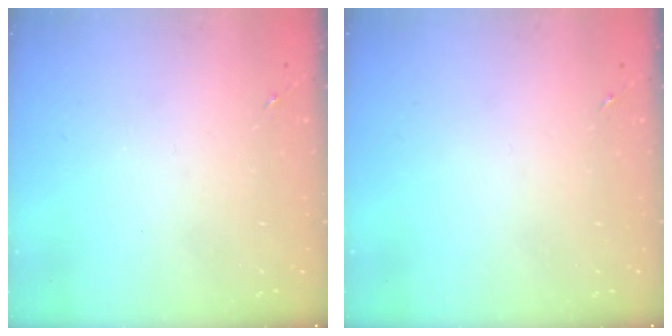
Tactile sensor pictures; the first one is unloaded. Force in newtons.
{"total": 0.0}